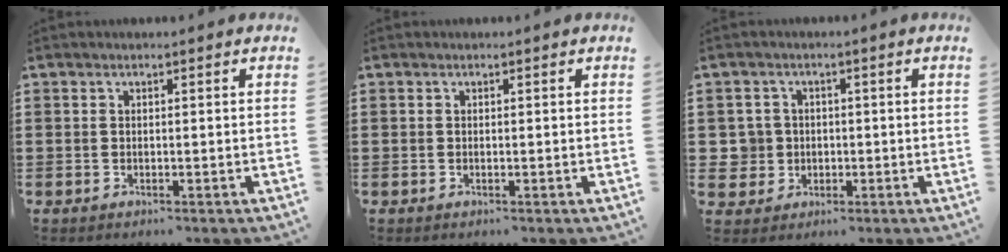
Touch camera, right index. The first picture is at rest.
{"total": 0.0}
{"total": 3.7, "force": [-0.3, 3.7, 0.5], "torque": [-0.036, 0.007, -0.011]}